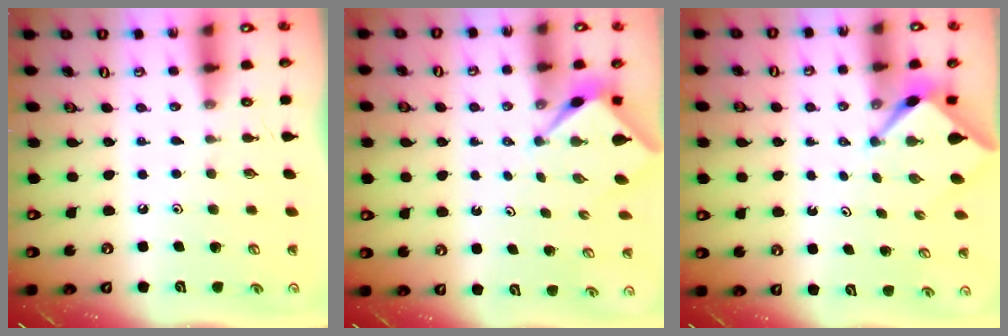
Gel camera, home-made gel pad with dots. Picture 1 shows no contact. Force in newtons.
{"total": 2.6, "press": 2.5, "slide": 0.2}
{"total": 2.7, "press": 2.7, "slide": 0.3}